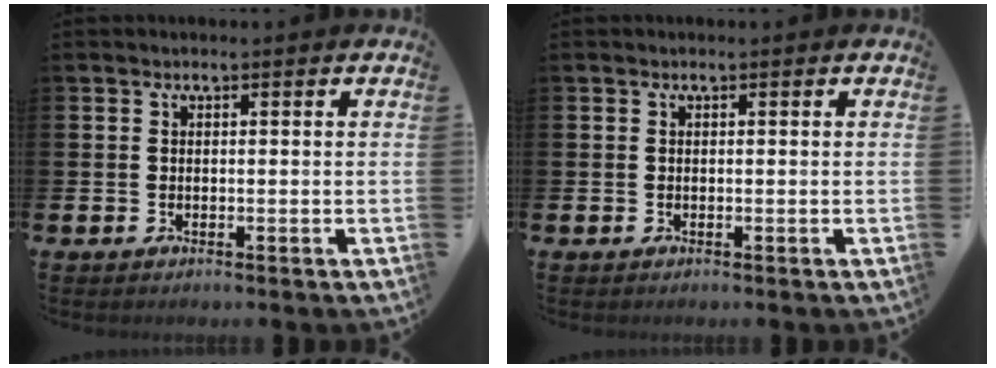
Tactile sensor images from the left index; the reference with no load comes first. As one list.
[{"total": 0.0}]